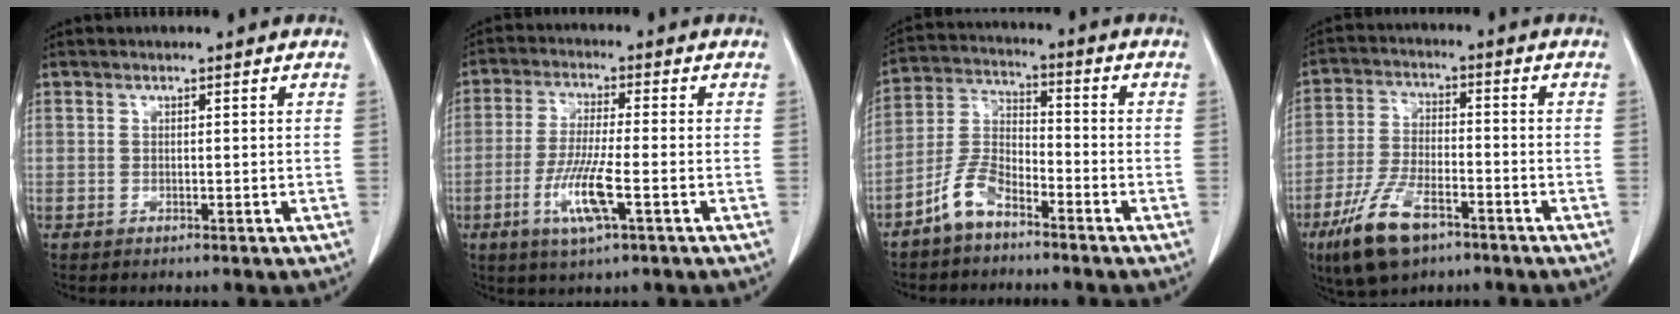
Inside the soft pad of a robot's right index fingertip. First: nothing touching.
{"total": 8.7, "force": [-3.3, 0.8, 8.1], "torque": [-0.163, -0.014, -0.062]}
{"total": 7.5, "force": [-5.3, 3.0, 4.4], "torque": [-0.106, 0.009, -0.112]}
{"total": 11.3, "force": [-6.8, 4.3, 8.0], "torque": [-0.173, -0.010, -0.122]}